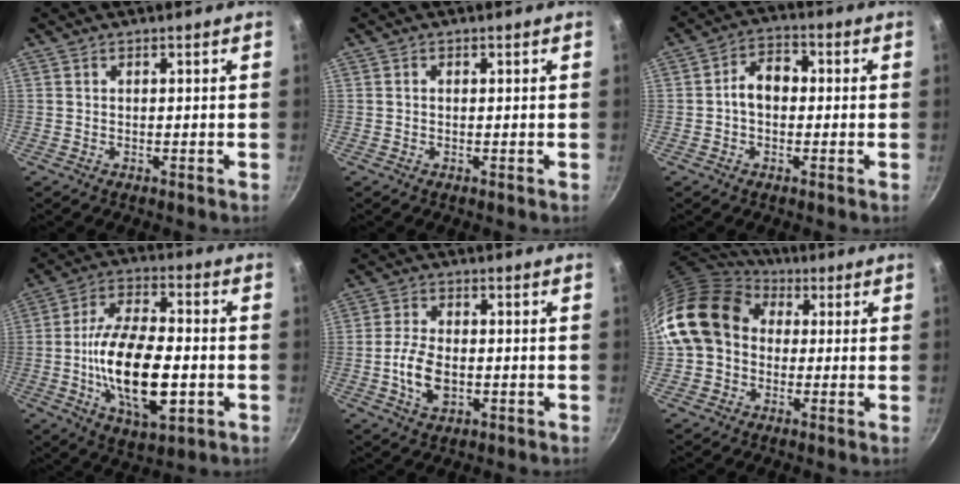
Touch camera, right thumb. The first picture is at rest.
{"total": 0.5, "force": [0.0, 0.4, 0.3], "torque": [-0.005, 0.004, 0.001]}
{"total": 6.6, "force": [-0.1, 4.7, 4.6], "torque": [-0.046, 0.024, -0.013]}
{"total": 19.6, "force": [-3.5, 9.3, 17.0], "torque": [-0.290, 0.020, -0.060]}
{"total": 7.6, "force": [-1.5, 4.6, 5.9], "torque": [-0.112, 0.011, -0.030]}
{"total": 16.5, "force": [2.2, 13.4, 9.4], "torque": [-0.158, 0.035, 0.027]}